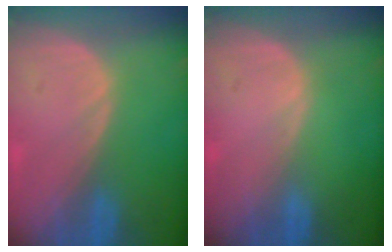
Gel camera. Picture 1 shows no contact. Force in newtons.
{"total": 0.0}